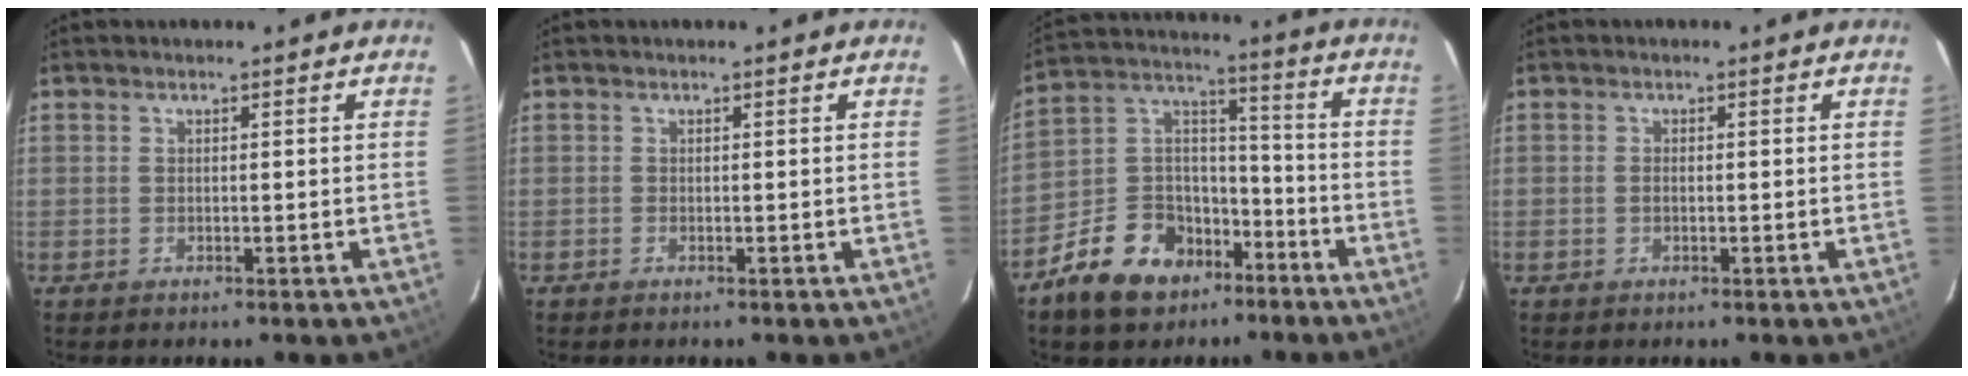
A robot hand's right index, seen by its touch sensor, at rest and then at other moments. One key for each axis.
{"total": 0.0}
{"total": 15.4, "fx": -9.3, "fy": 10.0, "fz": 7.2, "tx": -0.163, "ty": 0.049, "tz": -0.143}
{"total": 1.0, "fx": -0.2, "fy": 0.7, "fz": 0.7, "tx": -0.014, "ty": 0.001, "tz": -0.005}